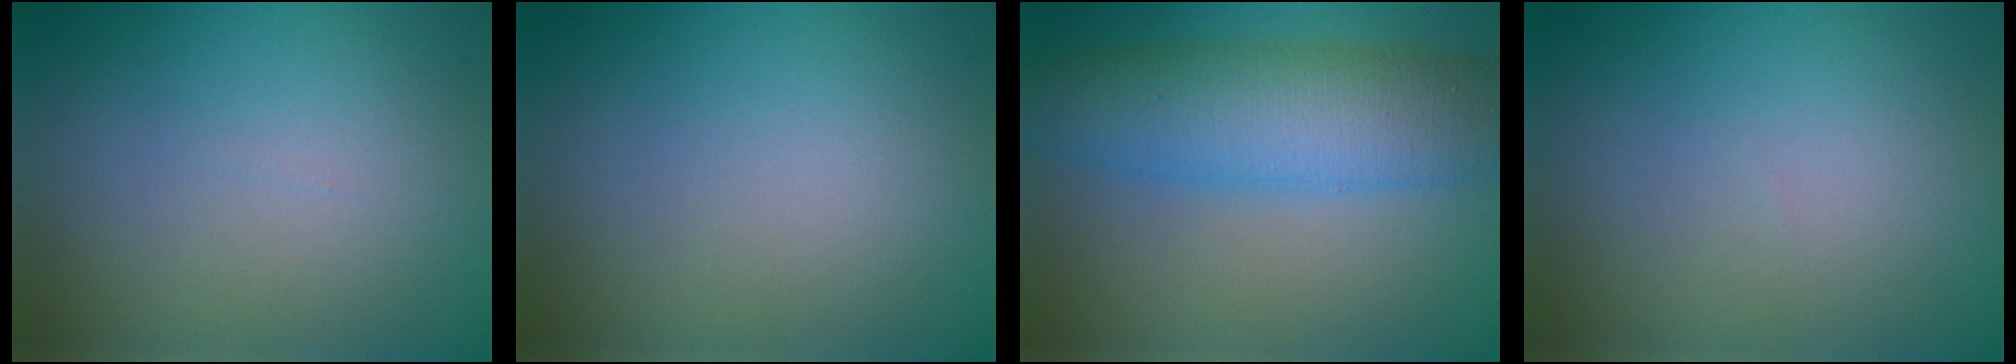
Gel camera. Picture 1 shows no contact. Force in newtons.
{"total": 0.0}
{"total": 8.0, "press": 8.0, "slide": 0.2}
{"total": 0.0}